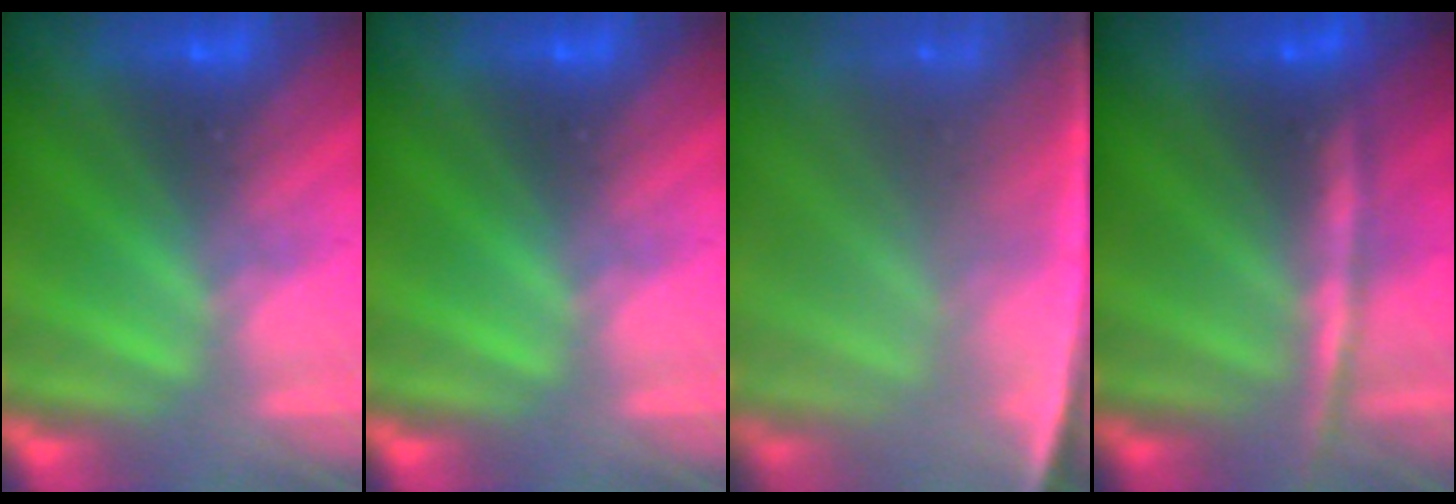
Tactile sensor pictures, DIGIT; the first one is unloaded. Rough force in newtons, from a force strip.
{"total": 0.0}
{"total": 7.6}
{"total": 6.8}